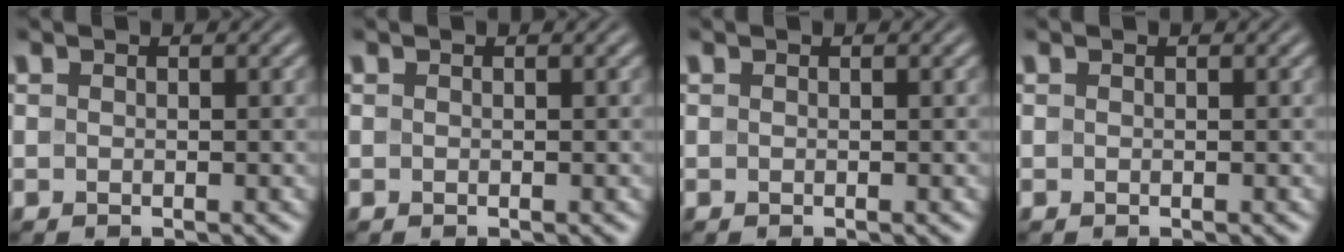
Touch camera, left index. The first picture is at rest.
{"total": 0.0}
{"total": 0.0}
{"total": 0.0}